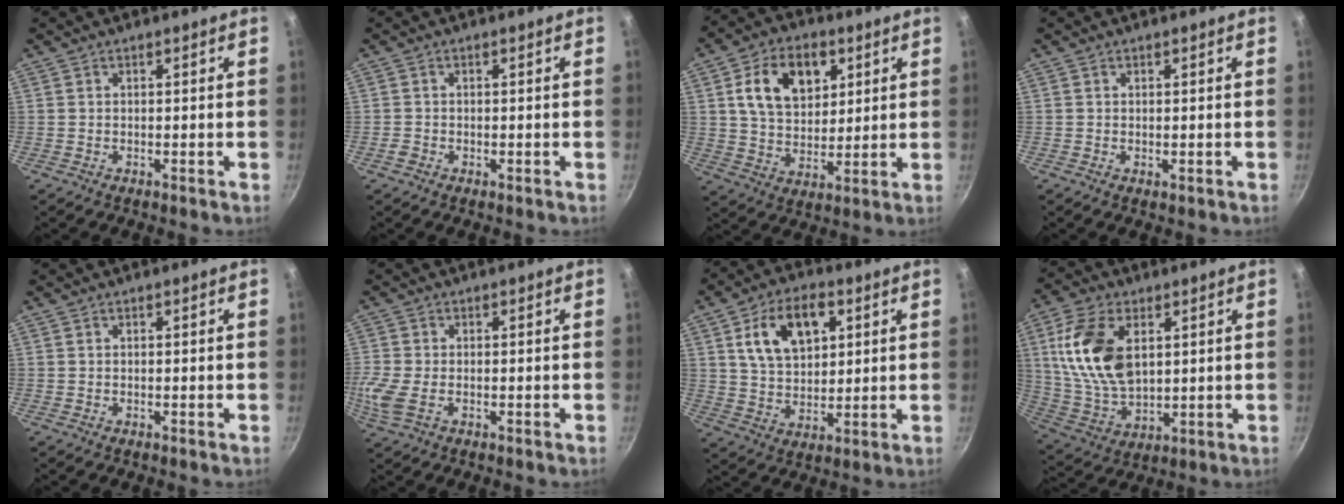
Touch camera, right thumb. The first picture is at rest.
{"total": 0.6, "force": [-0.3, 0.4, 0.3], "torque": [-0.005, 0.000, -0.007]}
{"total": 14.0, "force": [4.8, 9.5, 9.2], "torque": [-0.125, -0.008, 0.078]}
{"total": 0.6, "force": [0.0, 0.2, 0.5], "torque": [-0.007, -0.003, 0.000]}
{"total": 0.0}
{"total": 6.0, "force": [-1.3, 3.6, 4.6], "torque": [-0.108, -0.006, -0.030]}
{"total": 13.5, "force": [4.7, 8.3, 9.5], "torque": [-0.135, -0.005, 0.082]}
{"total": 16.2, "force": [4.2, 9.5, 12.4], "torque": [-0.221, -0.014, 0.092]}